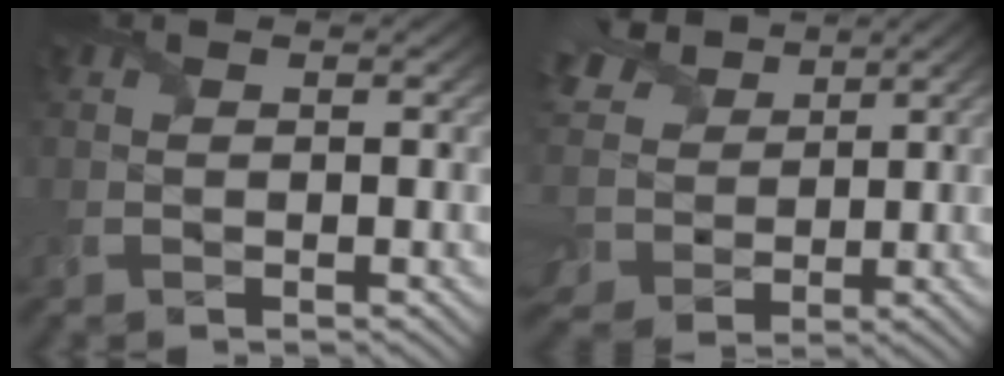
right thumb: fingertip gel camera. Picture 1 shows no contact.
{"total": 12.1, "force": [4.6, 9.0, 6.7], "torque": [-0.207, 0.013, 0.096]}